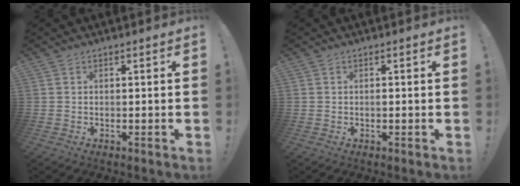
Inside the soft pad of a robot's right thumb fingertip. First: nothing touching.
{"total": 0.8, "force": [-0.2, 0.7, -0.1], "torque": [0.009, -0.002, -0.007]}